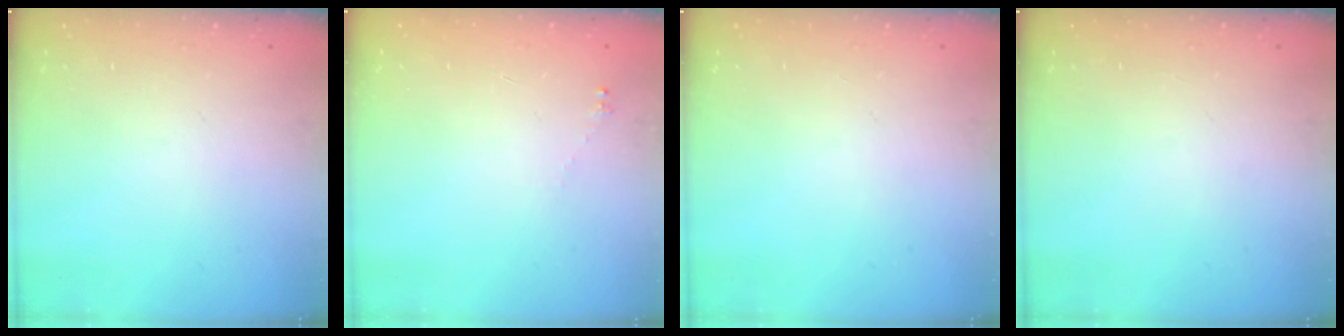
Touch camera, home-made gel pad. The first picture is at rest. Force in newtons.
{"total": 1.7, "press": 1.6, "slide": 0.2}
{"total": 0.0}
{"total": 0.0}